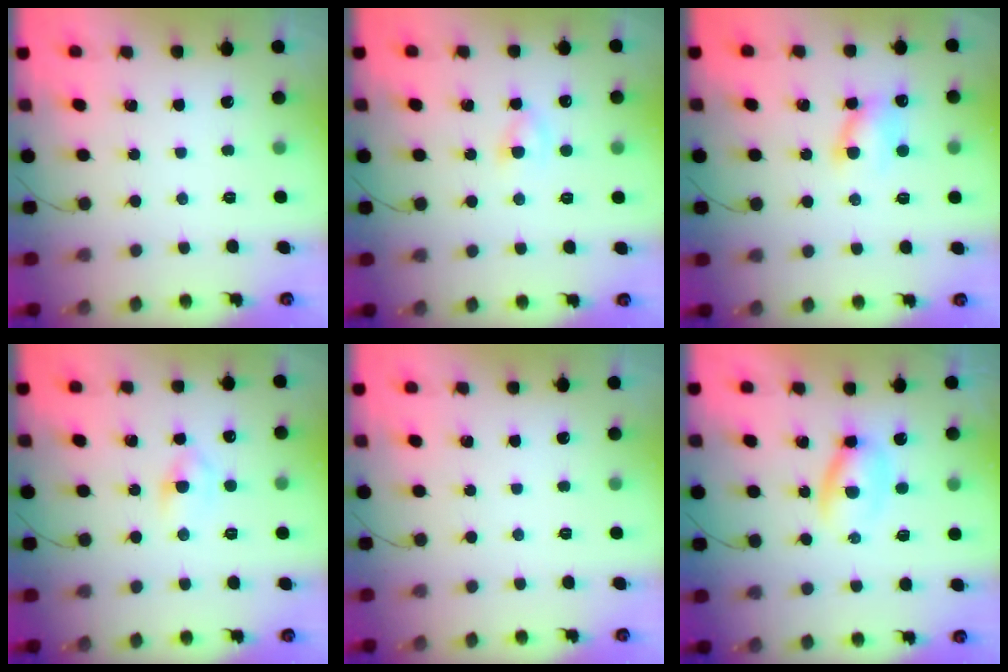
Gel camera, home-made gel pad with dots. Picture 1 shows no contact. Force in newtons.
{"total": 2.4, "press": 2.2, "slide": 1.0}
{"total": 7.1, "press": 7.0, "slide": 0.9}
{"total": 2.7, "press": 2.5, "slide": 1.1}
{"total": 0.0}
{"total": 3.5, "press": 3.4, "slide": 0.9}